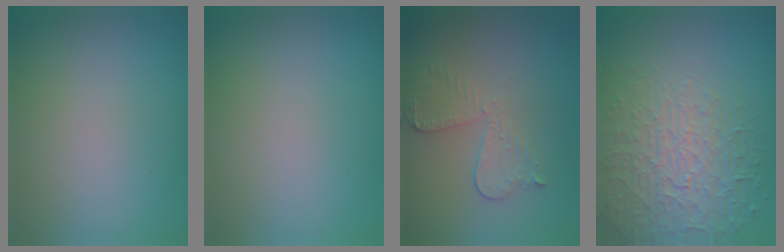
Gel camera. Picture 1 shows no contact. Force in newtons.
{"total": 0.0}
{"total": 2.9, "press": 2.6, "slide": 1.4}
{"total": 6.8, "press": 5.2, "slide": 4.4}